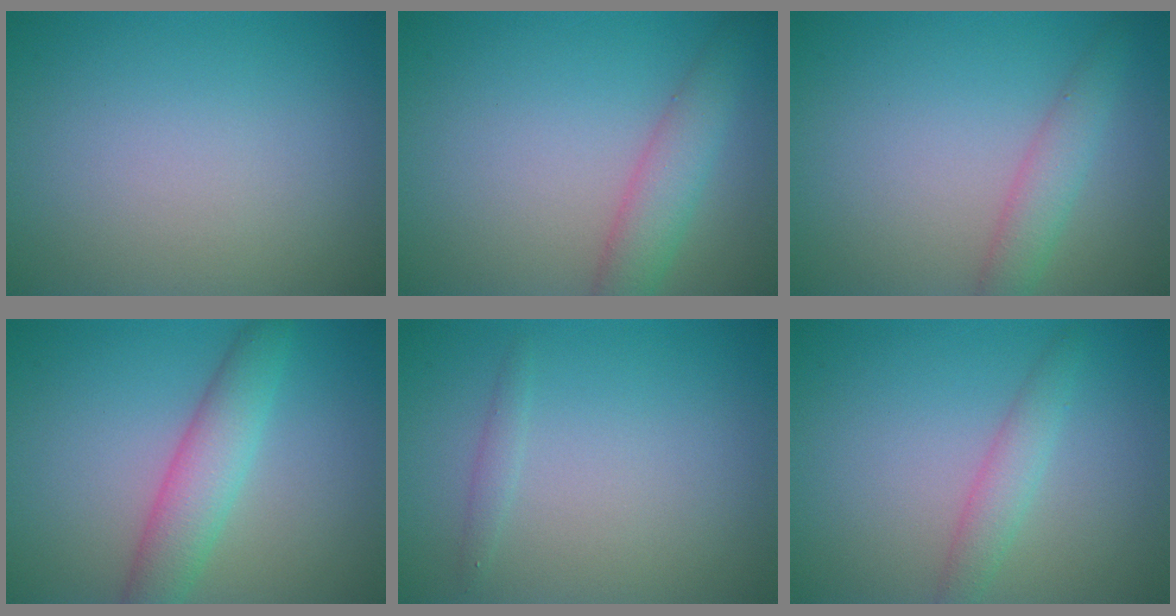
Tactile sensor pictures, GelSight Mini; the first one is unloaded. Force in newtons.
{"total": 3.5, "press": 3.5, "slide": 0.1}
{"total": 2.4, "press": 2.4, "slide": 0.1}
{"total": 4.4, "press": 4.4, "slide": 0.2}
{"total": 0.8, "press": 0.8, "slide": 0.1}
{"total": 2.2, "press": 2.2, "slide": 0.2}